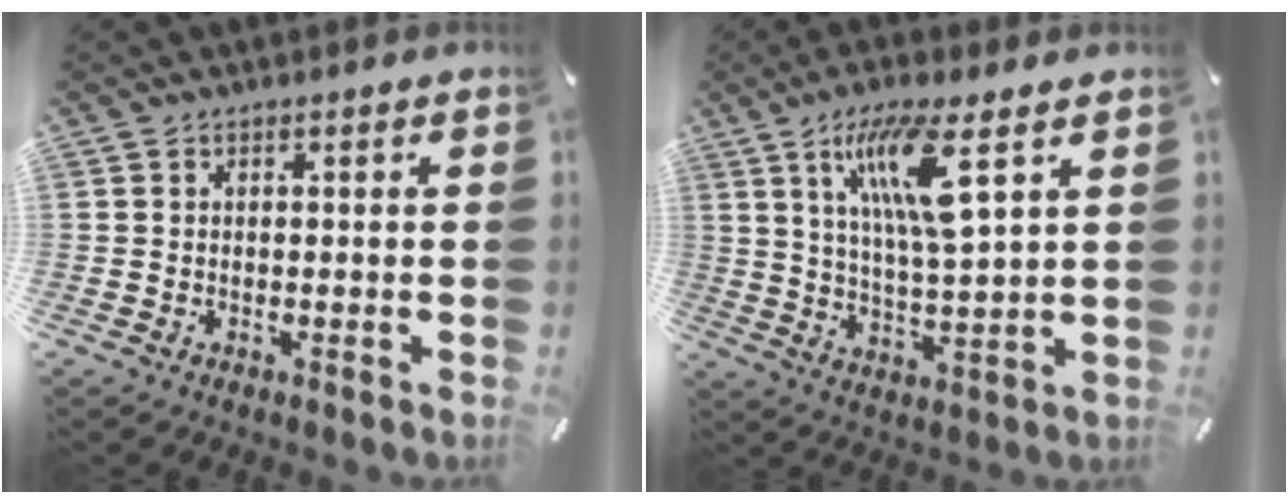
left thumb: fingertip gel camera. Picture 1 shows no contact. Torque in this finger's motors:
{"motor_torque": [0.12, 0.83, 1.33, -1.44, 0.42]}